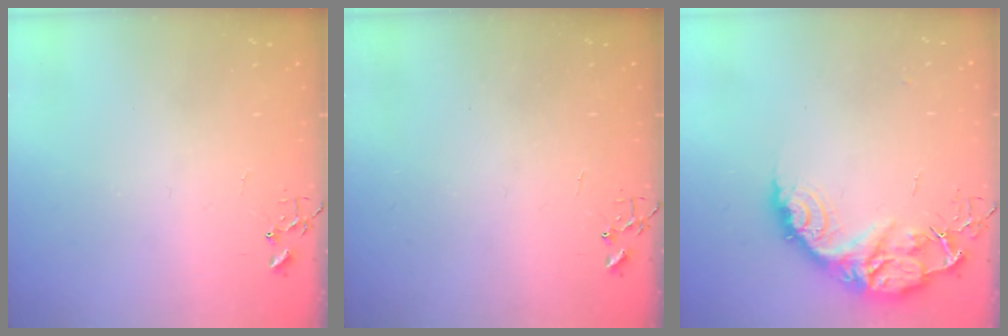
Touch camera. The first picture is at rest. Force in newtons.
{"total": 0.0}
{"total": 16.1, "press": 16.0, "slide": 1.5}